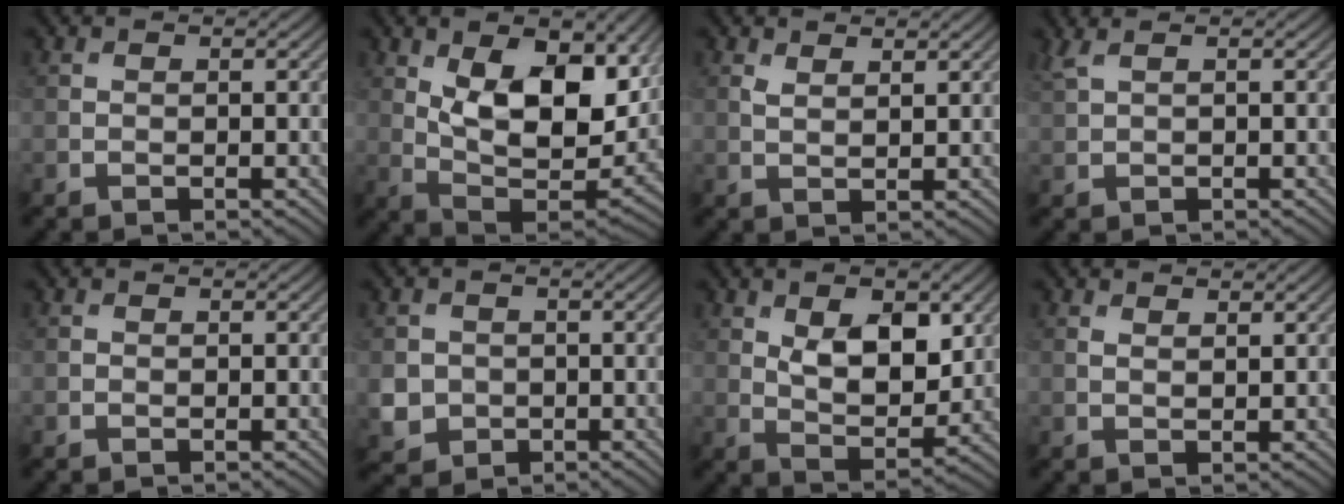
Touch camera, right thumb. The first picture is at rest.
{"total": 14.3, "force": [5.1, 7.1, 11.3], "torque": [-0.201, -0.008, 0.092]}
{"total": 1.8, "force": [1.3, 0.7, 1.1], "torque": [-0.029, -0.002, 0.028]}
{"total": 2.0, "force": [1.3, 0.5, 1.4], "torque": [-0.038, 0.008, 0.031]}
{"total": 0.0}
{"total": 3.8, "force": [-0.6, 3.5, 1.1], "torque": [-0.037, -0.012, -0.015]}
{"total": 8.2, "force": [2.7, 4.4, 6.4], "torque": [-0.115, -0.006, 0.048]}
{"total": 1.2, "force": [0.9, 0.4, 0.7], "torque": [-0.020, -0.002, 0.019]}